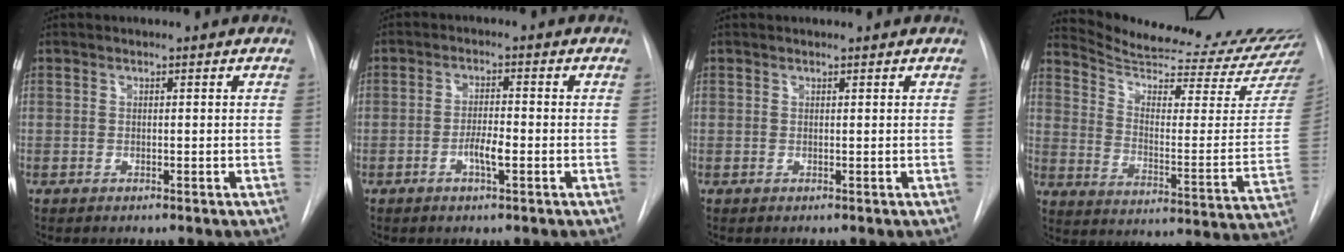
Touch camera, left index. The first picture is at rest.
{"total": 3.3, "force": [-1.3, 0.5, 3.0], "torque": [-0.054, 0.001, -0.023]}
{"total": 1.5, "force": [1.4, 0.1, 0.4], "torque": [-0.008, 0.017, 0.019]}
{"total": 25.7, "force": [24.6, -0.4, 7.6], "torque": [-0.120, -0.123, 0.326]}